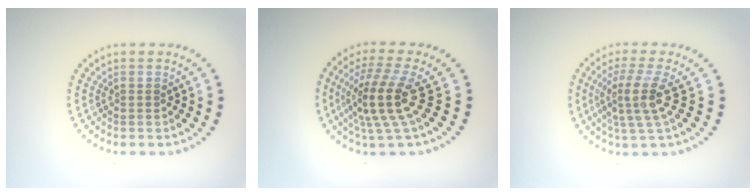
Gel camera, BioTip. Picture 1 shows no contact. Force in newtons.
{"total": 4.7, "press": 3.7, "slide": 2.8}
{"total": 3.7, "press": 2.7, "slide": 2.5}